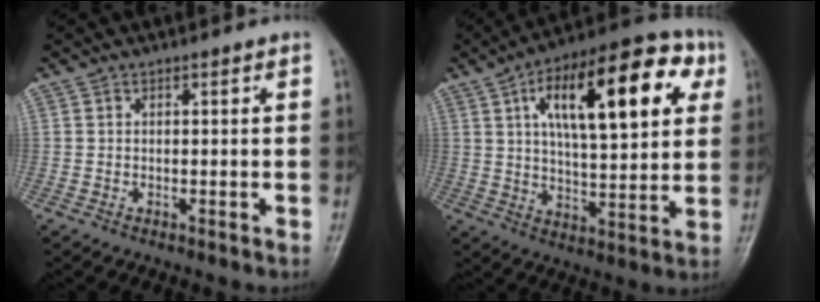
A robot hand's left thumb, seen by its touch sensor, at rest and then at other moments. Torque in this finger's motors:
{"motor_torque": [1.79, 1.84, 1.96, -0.81, 0.30]}